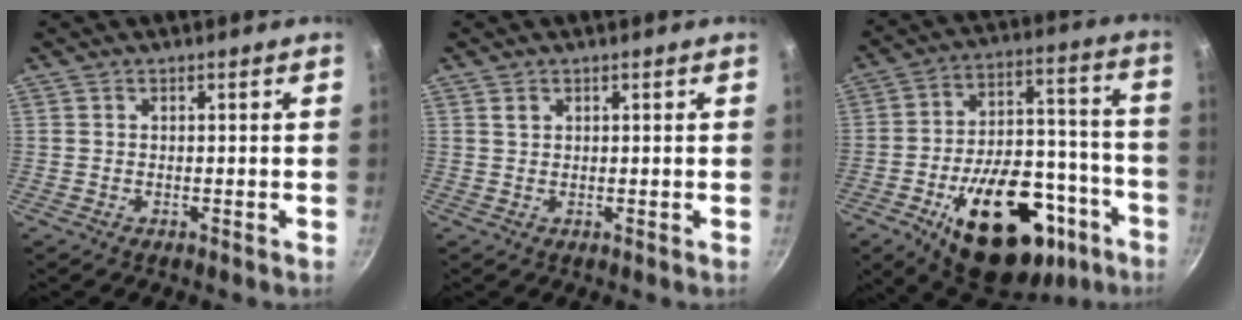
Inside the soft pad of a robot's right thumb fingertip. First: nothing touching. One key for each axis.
{"total": 1.1, "fx": 0.6, "fy": 0.8, "fz": 0.5, "tx": -0.006, "ty": -0.001, "tz": 0.010}
{"total": 30.2, "fx": -14.4, "fy": 16.6, "fz": 20.8, "tx": -0.253, "ty": 0.073, "tz": -0.191}